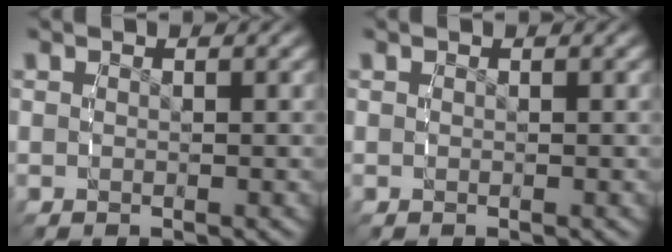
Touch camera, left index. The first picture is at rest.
{"total": 0.0}